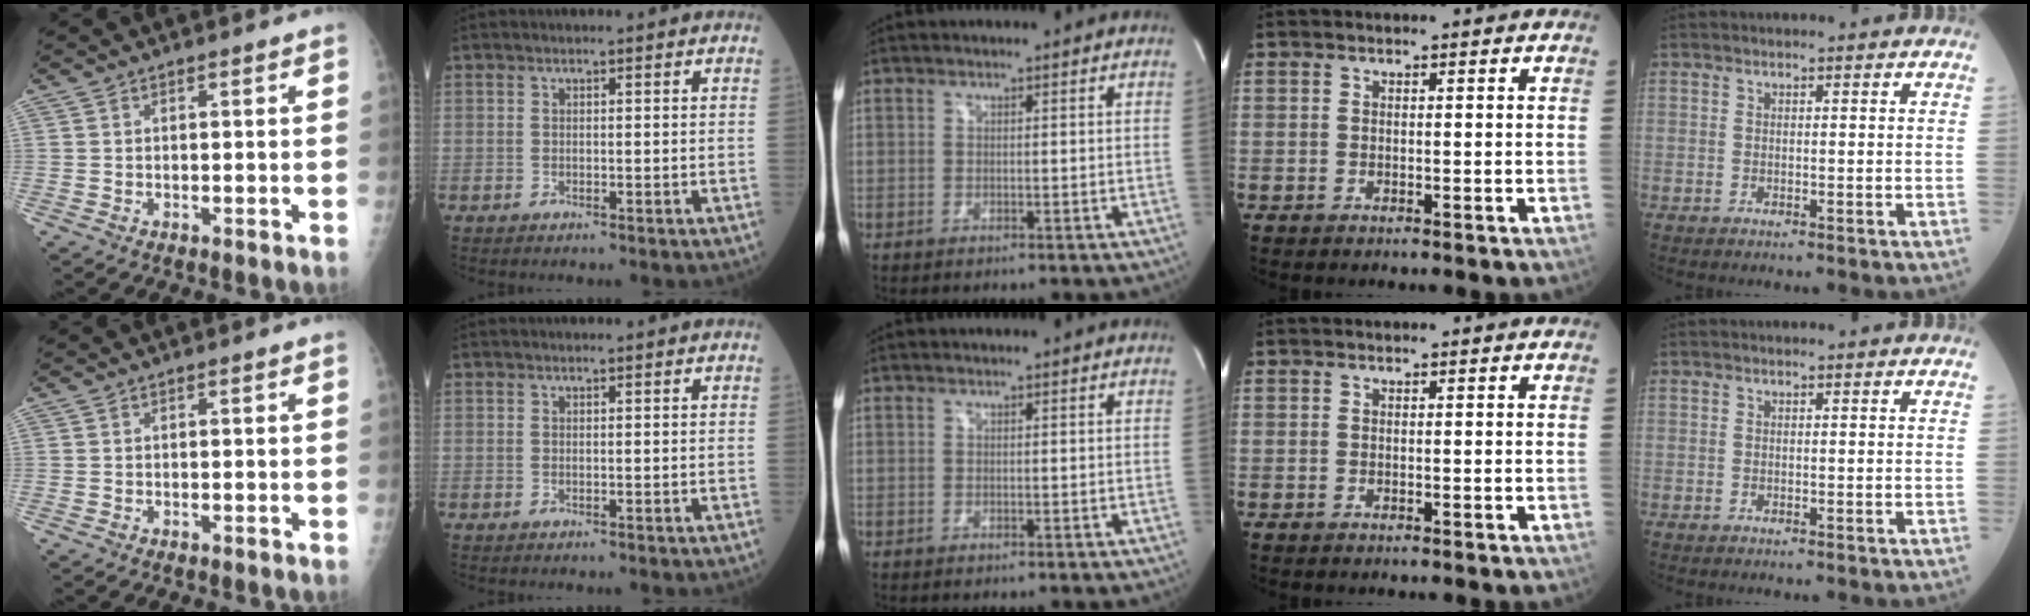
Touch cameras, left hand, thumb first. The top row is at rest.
{}